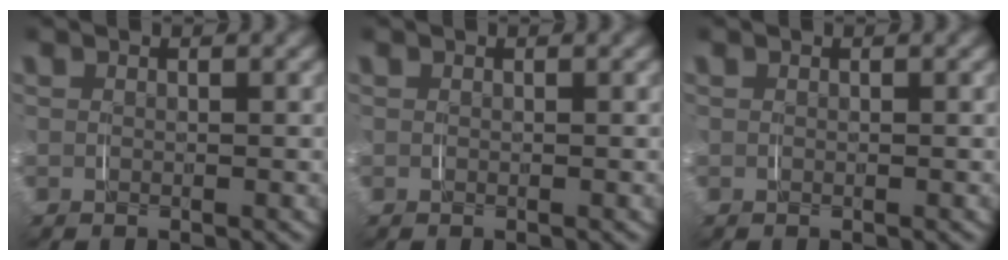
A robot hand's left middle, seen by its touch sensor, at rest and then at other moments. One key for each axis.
{"total": 0.0}
{"total": 0.0}